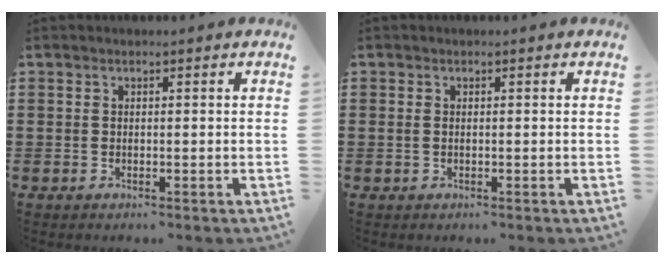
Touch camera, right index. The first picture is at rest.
{"total": 0.7, "force": [0.0, 0.3, 0.6], "torque": [-0.014, 0.000, -0.001]}